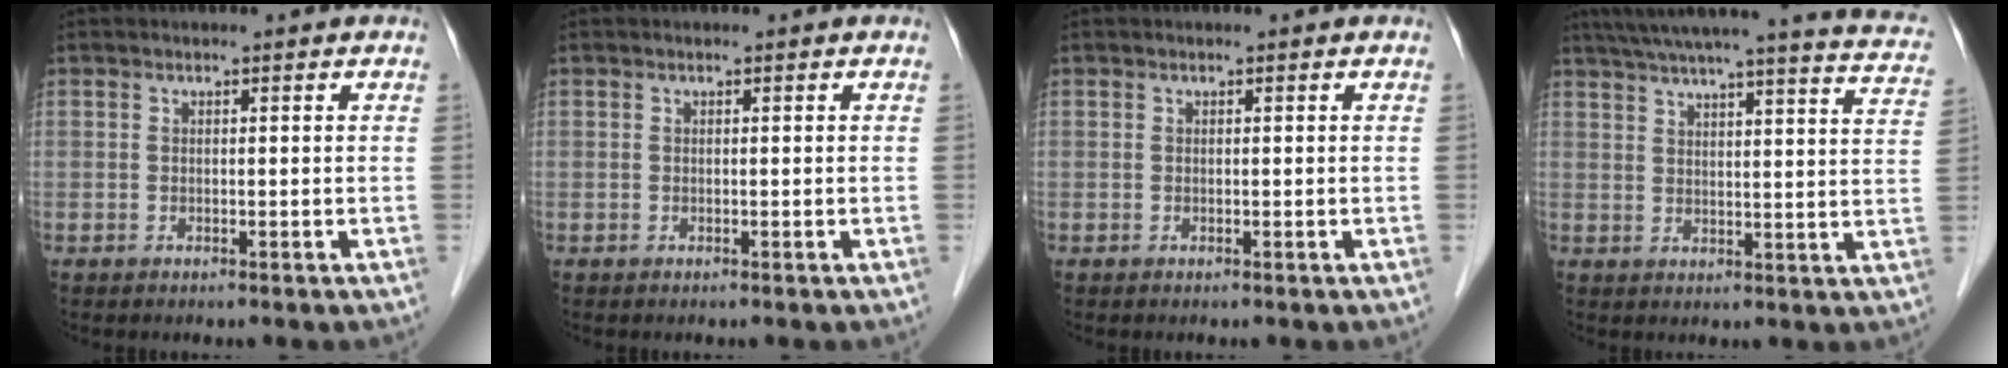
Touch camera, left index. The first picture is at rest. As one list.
[{"total": 0.0}, {"total": 0.0}, {"total": 24.5, "force": [21.2, 1.7, 12.1], "torque": [-0.177, -0.015, 0.253]}]